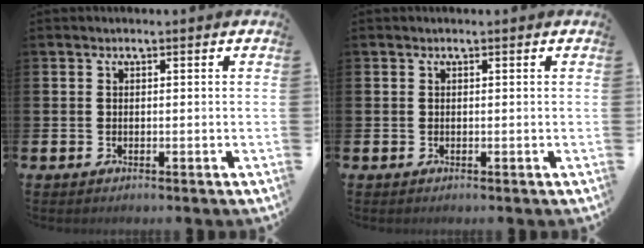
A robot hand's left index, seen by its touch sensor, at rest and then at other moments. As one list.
[{"total": 0.0}]